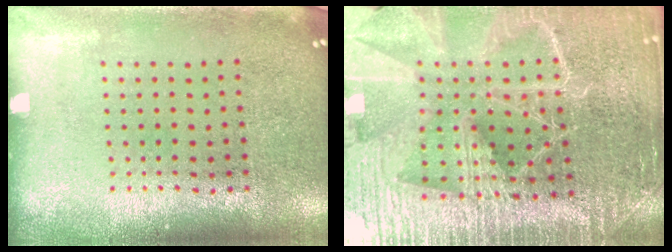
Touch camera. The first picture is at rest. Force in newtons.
{"total": 5.3, "press": 4.8, "slide": 2.3}